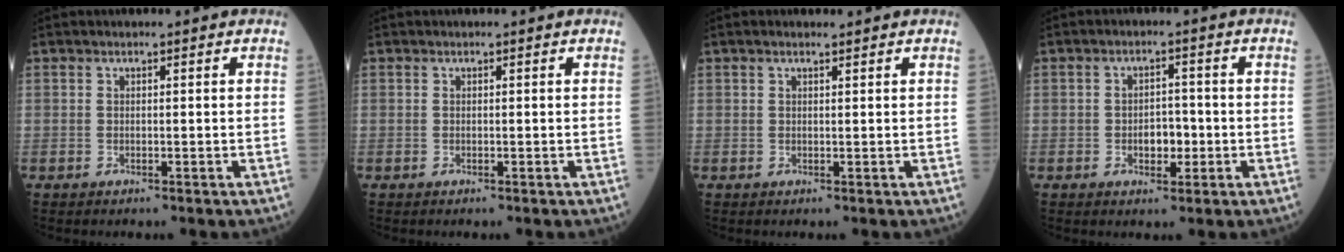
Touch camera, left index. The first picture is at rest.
{"total": 0.0}
{"total": 0.5, "force": [0.3, 0.1, 0.4], "torque": [-0.011, 0.005, 0.005]}
{"total": 3.7, "force": [-1.5, 2.1, 2.5], "torque": [-0.037, 0.001, -0.024]}